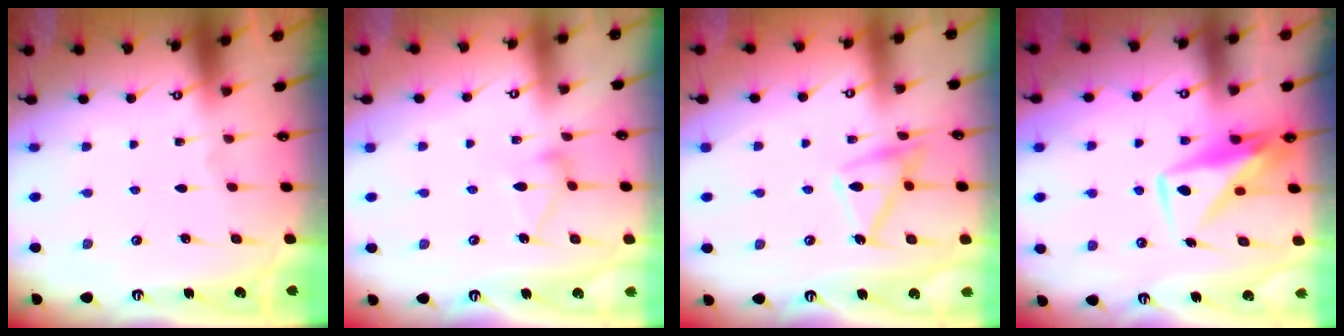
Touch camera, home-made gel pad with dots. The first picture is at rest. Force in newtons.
{"total": 8.1, "press": 8.1, "slide": 0.4}
{"total": 13.1, "press": 13.1, "slide": 0.6}
{"total": 10.2, "press": 10.2, "slide": 0.8}